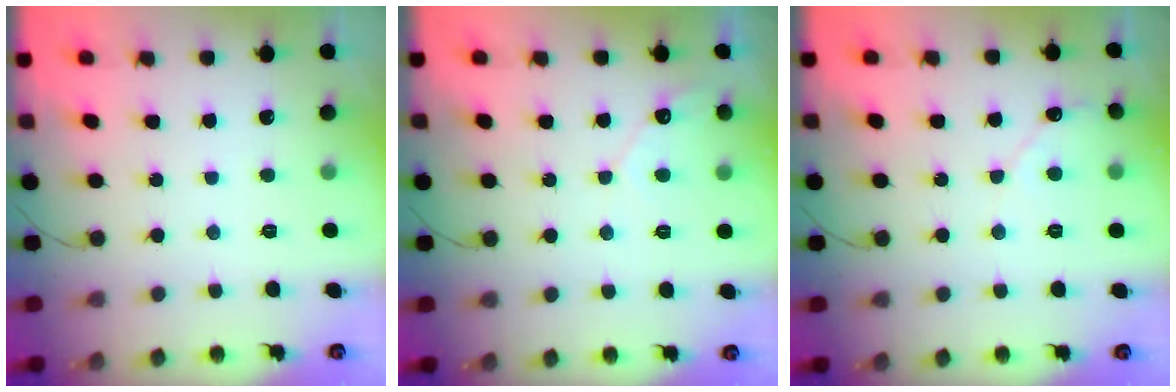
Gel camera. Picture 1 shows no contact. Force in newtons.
{"total": 4.1, "press": 4.1, "slide": 0.3}
{"total": 4.5, "press": 4.4, "slide": 0.5}